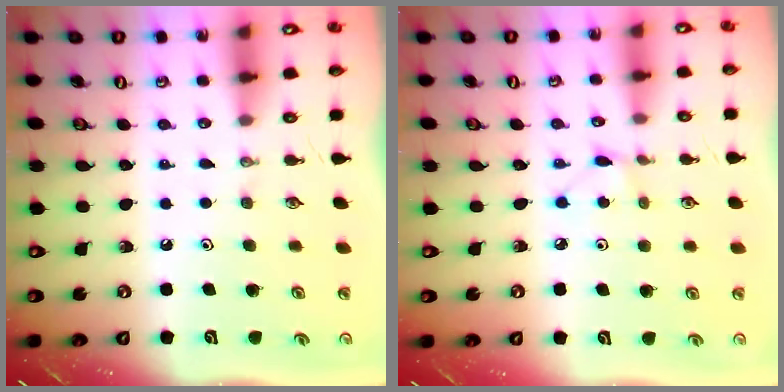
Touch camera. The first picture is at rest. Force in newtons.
{"total": 3.0, "press": 3.0, "slide": 0.4}